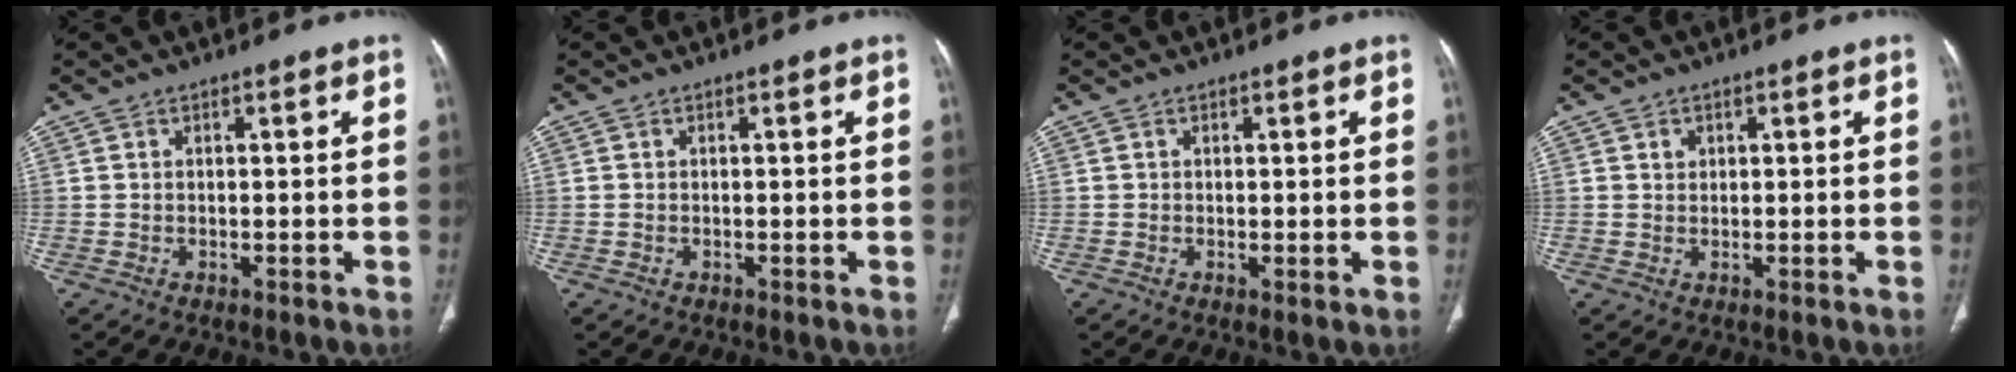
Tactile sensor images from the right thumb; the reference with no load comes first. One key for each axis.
{"total": 0.0}
{"total": 0.6, "fx": 0.0, "fy": 0.2, "fz": 0.5, "tx": -0.014, "ty": -0.004, "tz": 0.000}
{"total": 1.2, "fx": 0.5, "fy": 1.0, "fz": 0.4, "tx": 0.000, "ty": -0.002, "tz": 0.010}